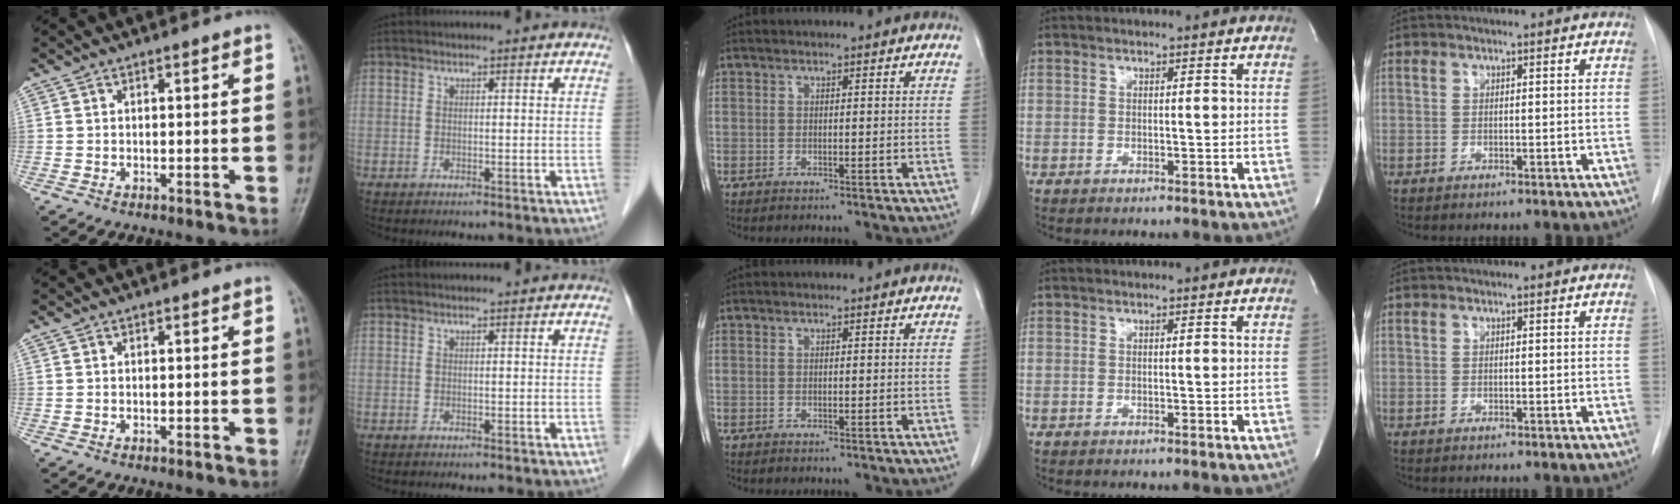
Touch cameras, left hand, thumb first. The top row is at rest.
{}